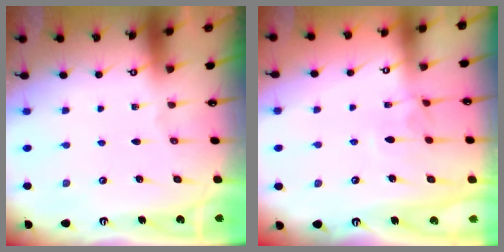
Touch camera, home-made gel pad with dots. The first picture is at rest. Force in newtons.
{"total": 2.5, "press": 2.5, "slide": 0.5}